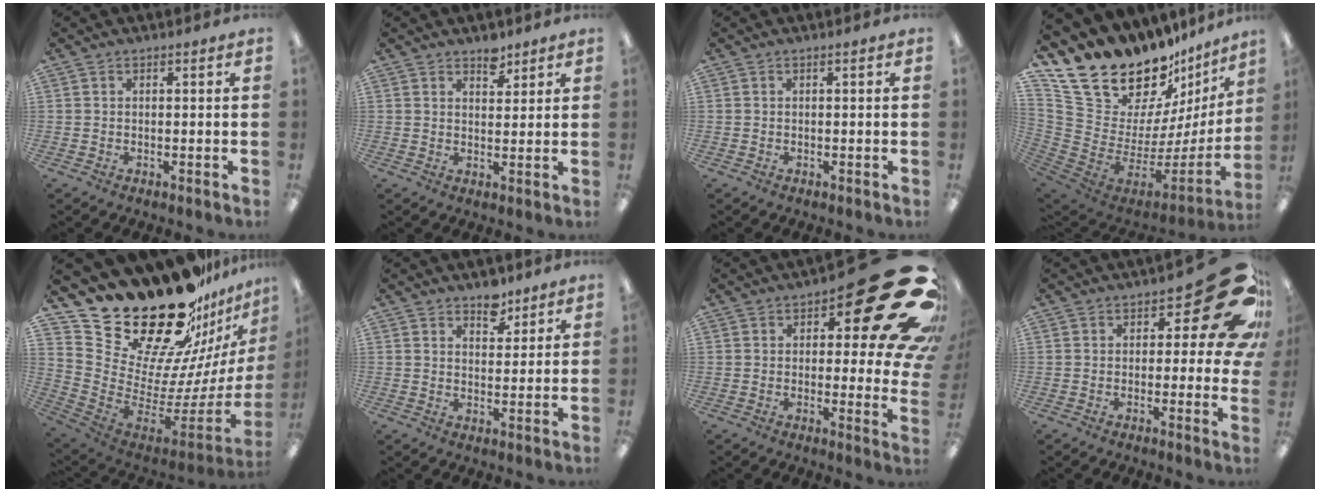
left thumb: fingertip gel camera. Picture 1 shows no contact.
{"total": 3.7, "force": [3.0, 1.8, 1.4], "torque": [0.001, -0.020, 0.049]}
{"total": 0.7, "force": [0.2, 0.2, 0.6], "torque": [-0.014, 0.002, 0.004]}
{"total": 24.8, "force": [20.1, 10.7, 9.9], "torque": [-0.177, -0.162, 0.388]}
{"total": 31.7, "force": [23.9, 14.2, 15.2], "torque": [-0.245, -0.208, 0.463]}
{"total": 5.6, "force": [4.3, 3.1, 1.8], "torque": [0.000, -0.029, 0.071]}
{"total": 23.7, "force": [11.1, 9.0, 19.0], "torque": [-0.217, -0.075, 0.186]}
{"total": 17.1, "force": [8.2, 6.3, 13.6], "torque": [-0.170, -0.055, 0.135]}